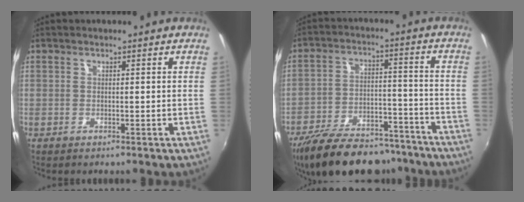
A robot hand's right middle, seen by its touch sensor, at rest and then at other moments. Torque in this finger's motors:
{"motor_torque": [1.19, -0.95, 0.30, 0.17]}